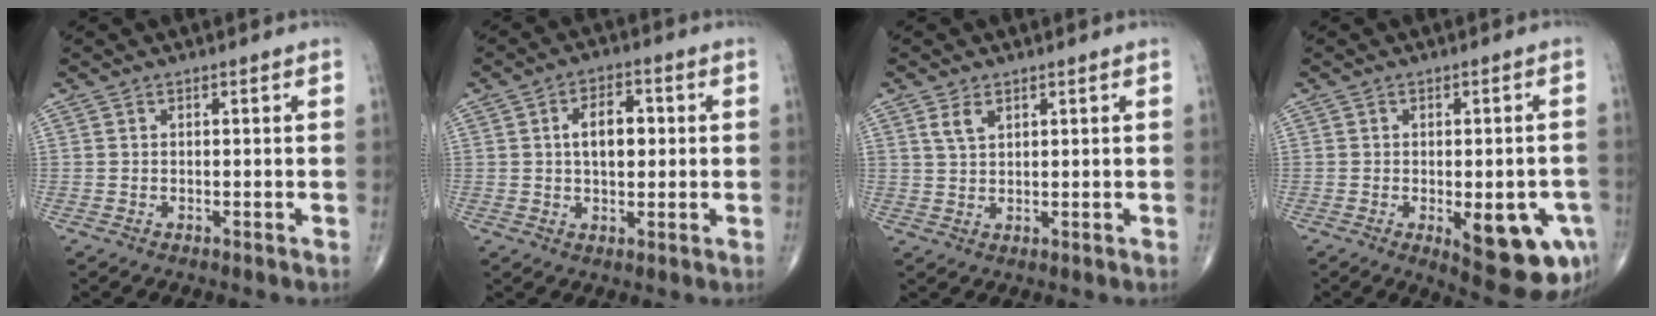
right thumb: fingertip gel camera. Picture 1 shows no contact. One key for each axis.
{"total": 7.1, "fx": 0.9, "fy": 4.1, "fz": 5.7, "tx": -0.076, "ty": 0.011, "tz": 0.010}
{"total": 2.9, "fx": 1.6, "fy": 1.6, "fz": 1.9, "tx": -0.033, "ty": -0.004, "tz": 0.037}
{"total": 13.4, "fx": -4.4, "fy": 5.2, "fz": 11.6, "tx": -0.122, "ty": 0.001, "tz": -0.039}